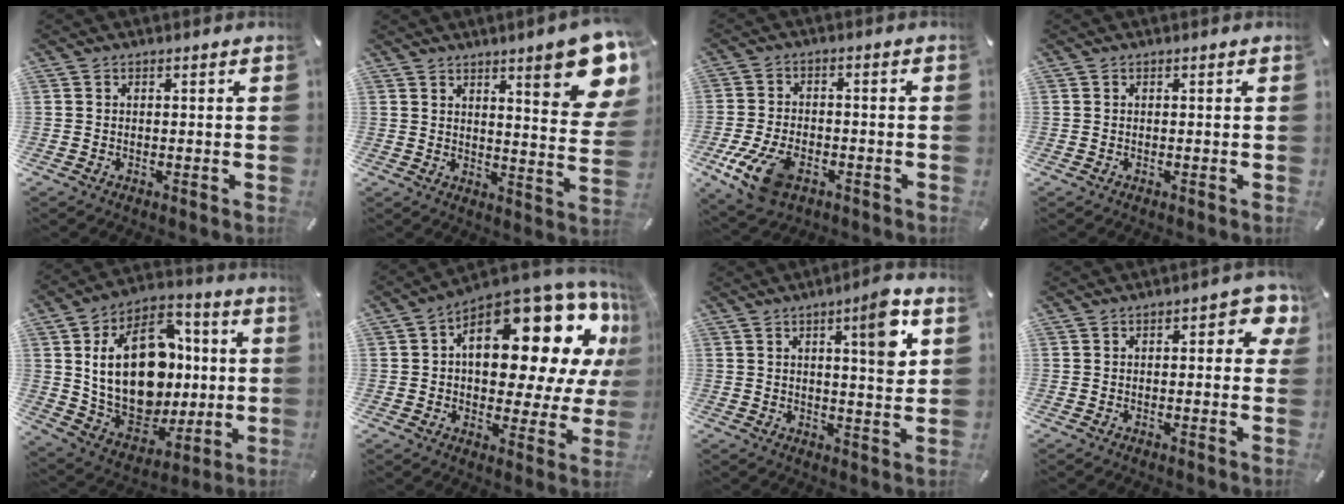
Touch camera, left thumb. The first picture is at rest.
{"total": 14.3, "force": [8.8, 3.4, 10.8], "torque": [-0.139, -0.062, 0.138]}
{"total": 11.0, "force": [-5.0, 6.5, 7.4], "torque": [-0.167, 0.010, -0.090]}
{"total": 0.0}
{"total": 23.8, "force": [2.7, 17.3, 16.2], "torque": [-0.300, -0.010, 0.057]}
{"total": 23.2, "force": [9.5, 11.7, 17.6], "torque": [-0.223, -0.085, 0.158]}
{"total": 9.7, "force": [4.1, 1.7, 8.7], "torque": [-0.117, -0.020, 0.055]}
{"total": 5.7, "force": [1.1, 2.6, 5.0], "torque": [-0.057, 0.000, 0.010]}